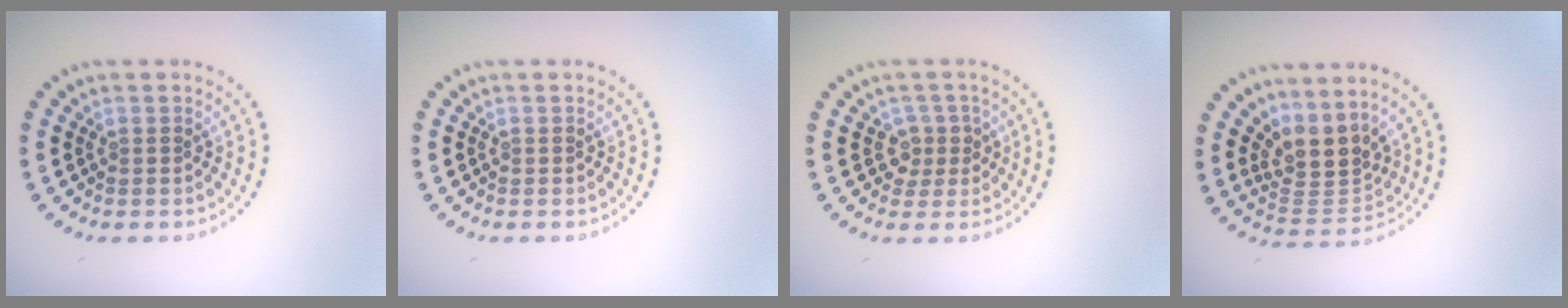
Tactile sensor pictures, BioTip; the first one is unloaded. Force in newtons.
{"total": 0.0}
{"total": 2.0, "press": 1.6, "slide": 1.2}
{"total": 3.9, "press": 2.8, "slide": 2.6}